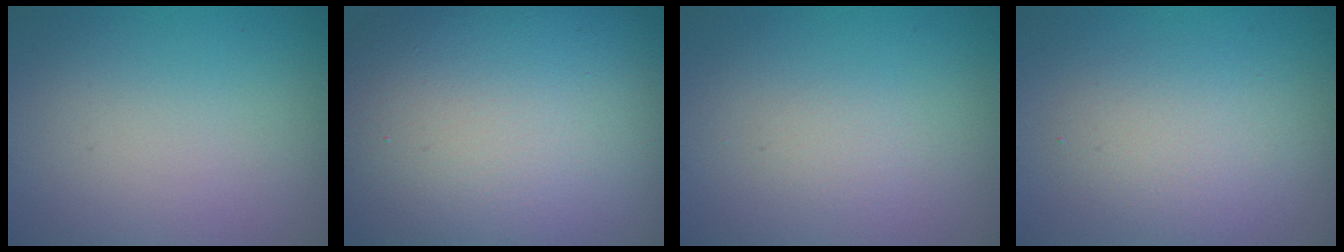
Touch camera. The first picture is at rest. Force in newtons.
{"total": 18.9, "press": 18.9, "slide": 0.9}
{"total": 0.8, "press": 0.8, "slide": 0.1}
{"total": 3.5, "press": 3.5, "slide": 0.2}